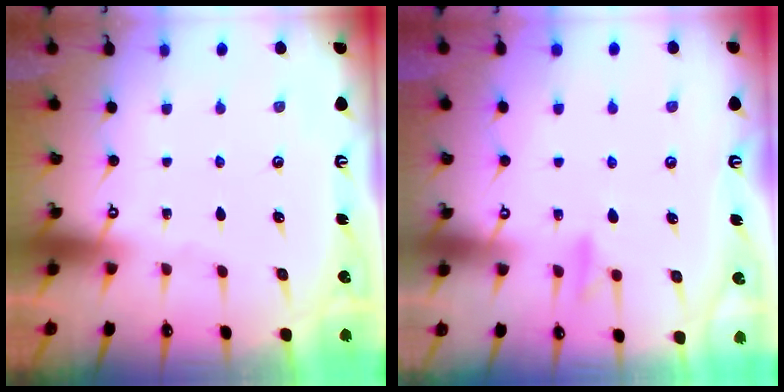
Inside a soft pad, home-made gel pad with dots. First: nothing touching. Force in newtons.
{"total": 10.1, "press": 10.0, "slide": 1.7}